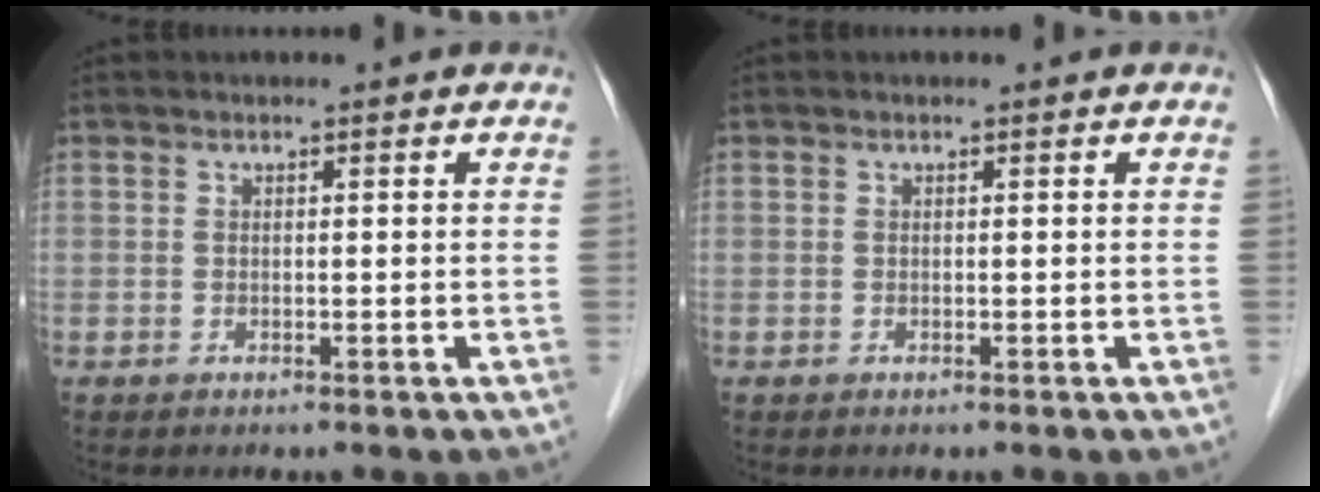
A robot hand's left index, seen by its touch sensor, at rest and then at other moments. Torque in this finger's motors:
{"motor_torque": [-0.02, 0.03, 0.00, 0.00]}